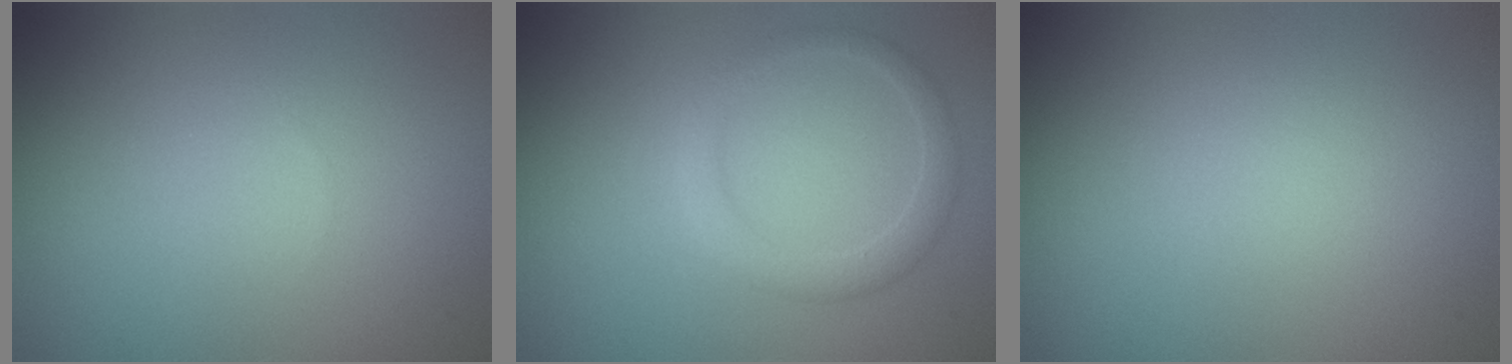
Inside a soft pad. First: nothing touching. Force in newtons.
{"total": 2.2, "press": 2.2, "slide": 0.1}
{"total": 0.0}